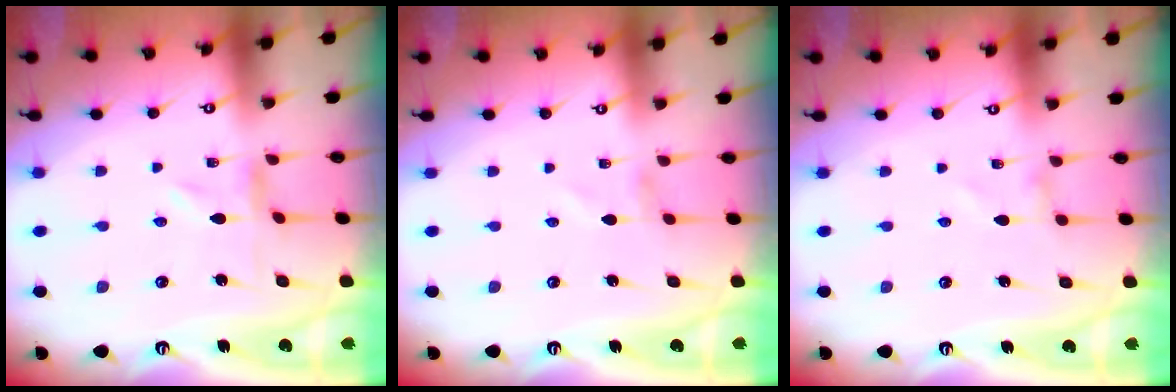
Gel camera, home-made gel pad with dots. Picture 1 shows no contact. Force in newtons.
{"total": 1.3, "press": 1.2, "slide": 0.1}
{"total": 1.2, "press": 1.2, "slide": 0.0}